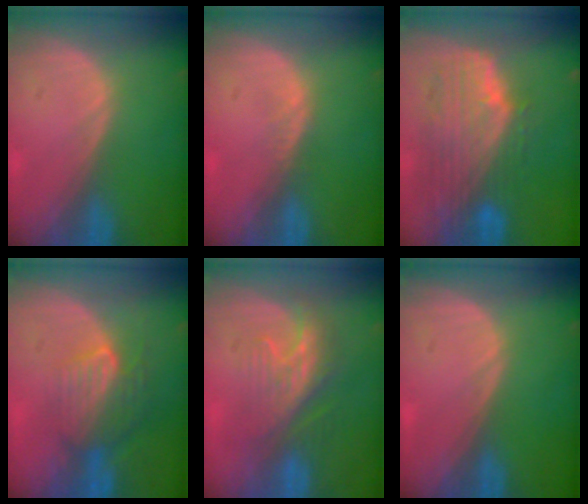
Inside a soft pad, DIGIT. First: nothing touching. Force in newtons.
{"total": 0.8, "press": 0.7, "slide": 0.2}
{"total": 10.3, "press": 9.0, "slide": 5.1}
{"total": 8.0, "press": 7.3, "slide": 3.3}
{"total": 7.8, "press": 7.2, "slide": 3.1}
{"total": 0.0}